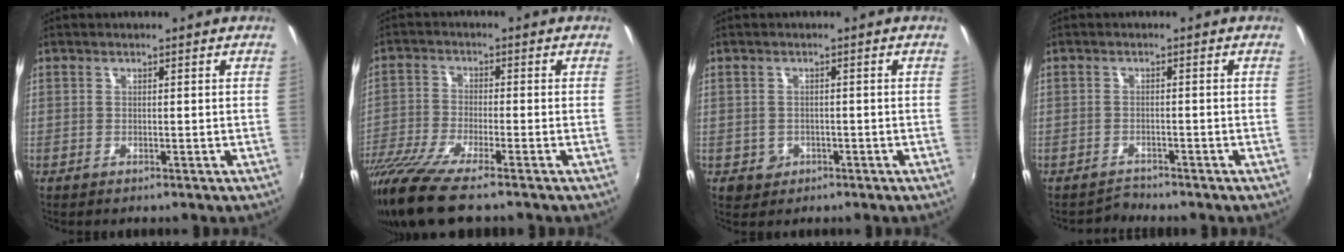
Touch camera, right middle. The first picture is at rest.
{"total": 12.4, "force": [-10.0, 1.0, 7.2], "torque": [-0.171, -0.042, -0.192]}
{"total": 3.1, "force": [-1.0, 2.9, 0.8], "torque": [-0.024, -0.003, -0.009]}
{"total": 1.9, "force": [-1.8, 0.5, -0.5], "torque": [0.004, 0.002, -0.033]}